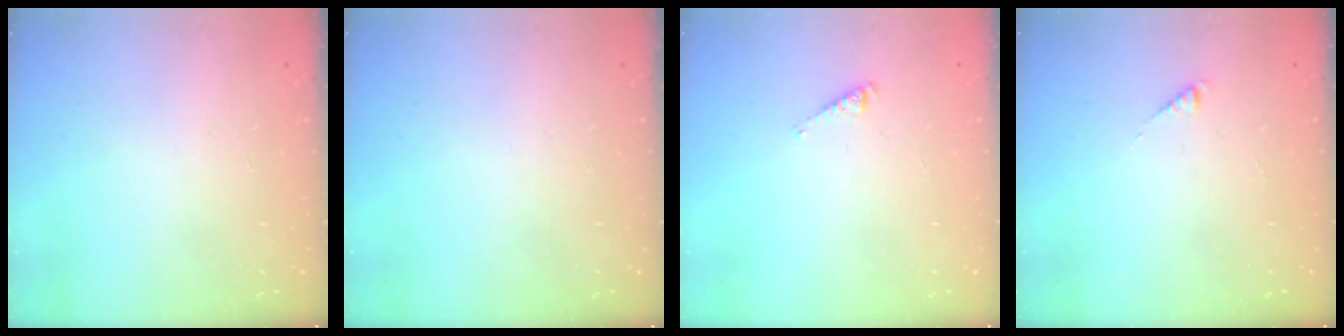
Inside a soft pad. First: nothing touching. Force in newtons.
{"total": 0.0}
{"total": 2.9, "press": 2.9, "slide": 0.4}
{"total": 2.7, "press": 2.6, "slide": 0.4}